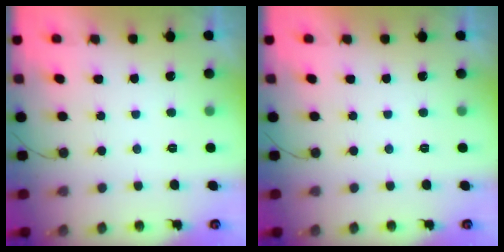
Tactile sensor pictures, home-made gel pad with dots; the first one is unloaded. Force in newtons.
{"total": 2.0, "press": 2.0, "slide": 0.1}